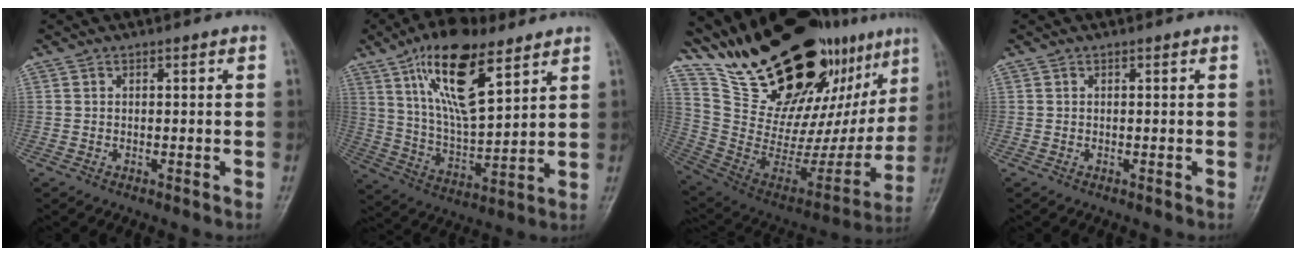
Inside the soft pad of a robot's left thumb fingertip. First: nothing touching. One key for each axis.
{"total": 17.6, "fx": 9.4, "fy": 6.7, "fz": 13.2, "tx": -0.212, "ty": -0.040, "tz": 0.174}
{"total": 33.4, "fx": 22.6, "fy": 13.0, "fz": 20.9, "tx": -0.287, "ty": -0.086, "tz": 0.373}
{"total": 0.0}